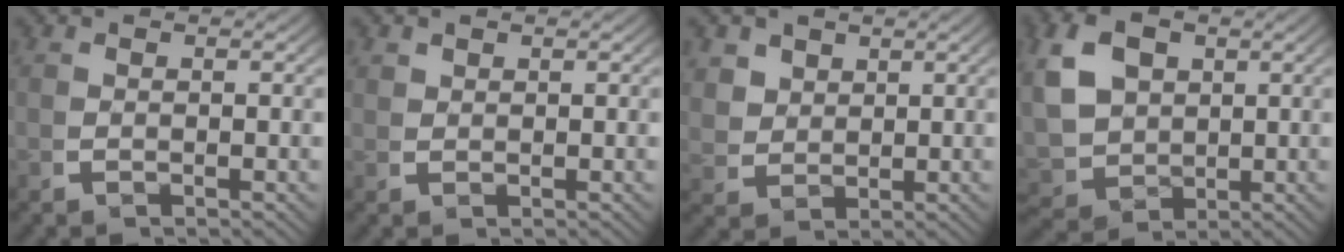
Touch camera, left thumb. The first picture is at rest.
{"total": 0.9, "force": [0.9, 0.1, 0.0], "torque": [0.003, 0.001, 0.023]}
{"total": 3.0, "force": [1.8, 2.1, 1.2], "torque": [-0.024, -0.013, 0.047]}
{"total": 7.5, "force": [0.8, 5.8, 4.6], "torque": [-0.125, -0.036, 0.039]}